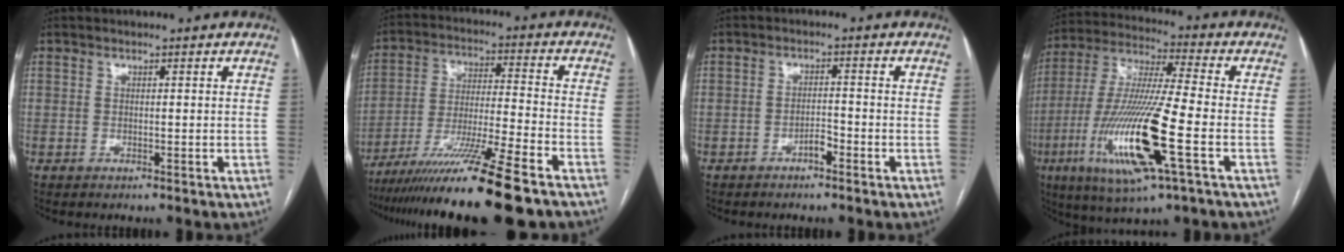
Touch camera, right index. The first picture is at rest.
{"total": 18.3, "force": [-13.9, -1.0, 11.9], "torque": [-0.206, -0.039, -0.234]}
{"total": 2.1, "force": [-1.5, 0.6, 1.4], "torque": [-0.022, 0.003, -0.026]}
{"total": 19.1, "force": [-6.2, 1.1, 18.1], "torque": [-0.387, -0.028, -0.113]}